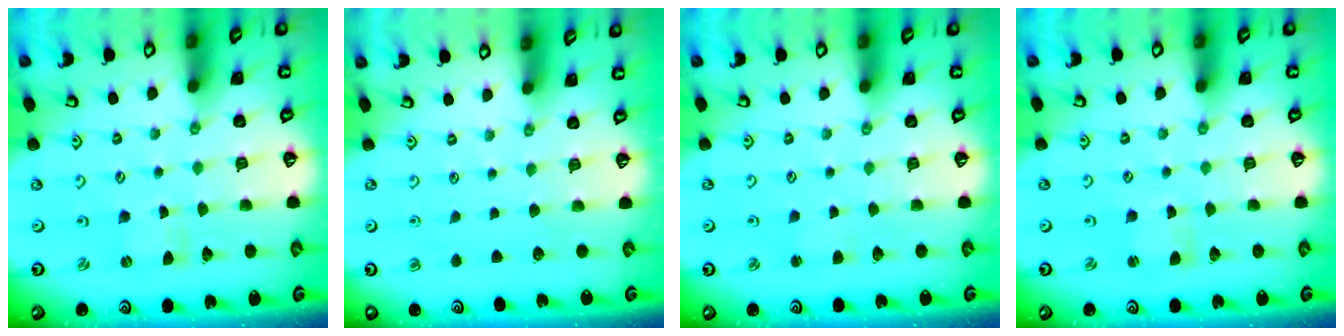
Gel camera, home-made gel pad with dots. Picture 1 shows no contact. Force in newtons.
{"total": 0.0}
{"total": 2.5, "press": 2.5, "slide": 0.2}
{"total": 1.2, "press": 1.1, "slide": 0.2}